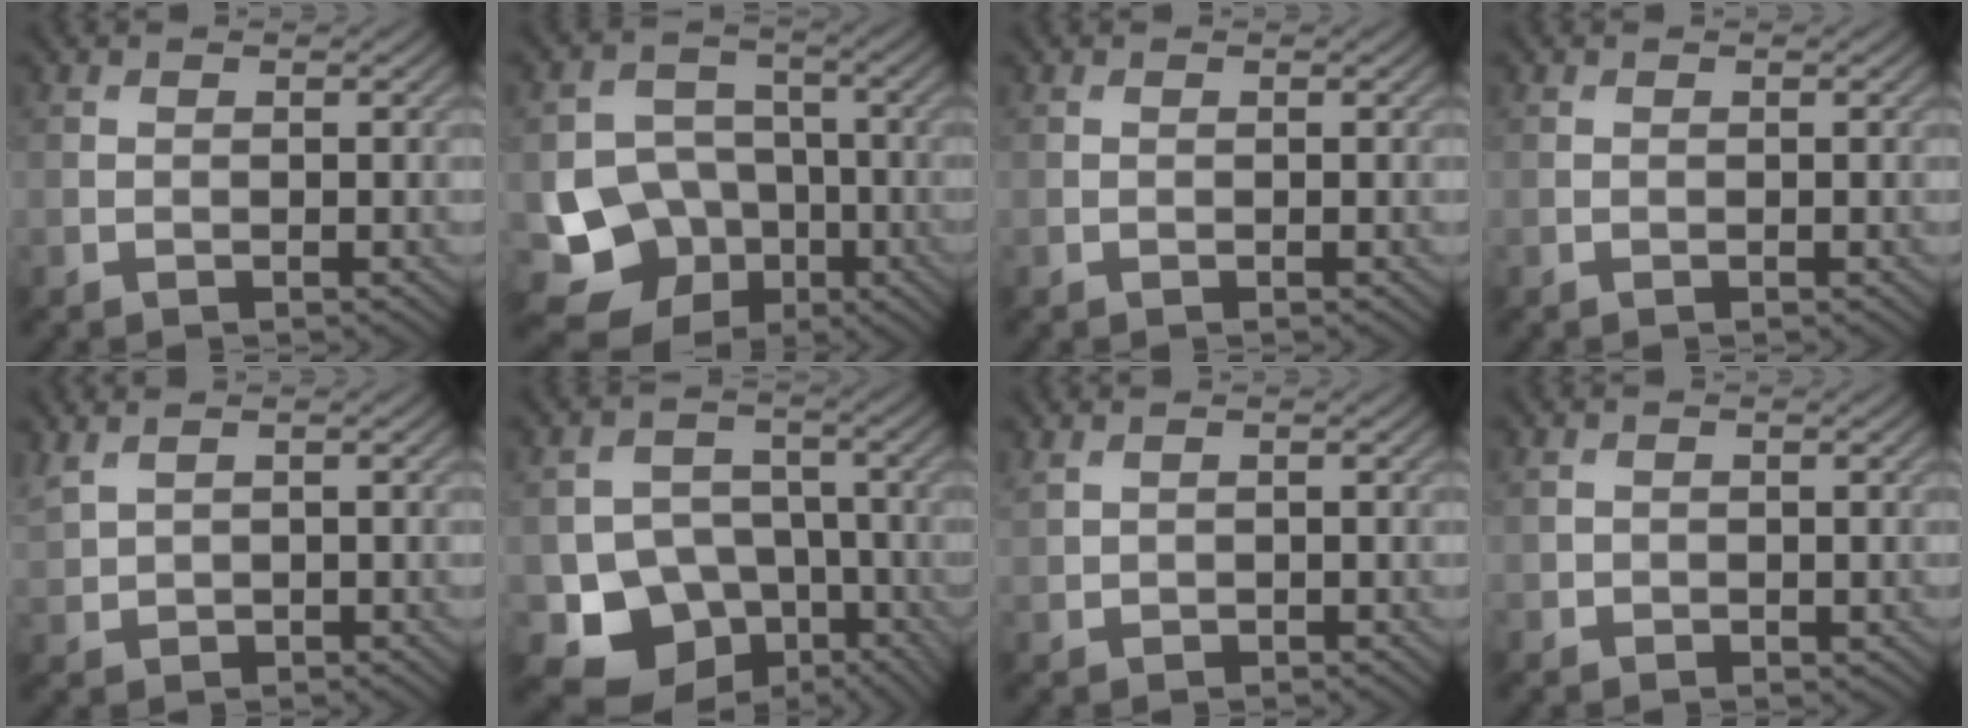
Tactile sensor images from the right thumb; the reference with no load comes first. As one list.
[{"total": 11.3, "force": [-5.2, 9.0, 4.6], "torque": [-0.100, -0.038, -0.093]}, {"total": 0.0}, {"total": 0.0}, {"total": 2.6, "force": [1.8, 1.1, 1.6], "torque": [-0.051, 0.009, 0.042]}, {"total": 10.2, "force": [-4.6, 8.1, 4.2], "torque": [-0.075, -0.030, -0.081]}, {"total": 1.3, "force": [0.9, 0.7, 0.7], "torque": [-0.022, 0.003, 0.025]}, {"total": 1.1, "force": [0.0, 1.1, 0.2], "torque": [-0.003, -0.008, -0.001]}]